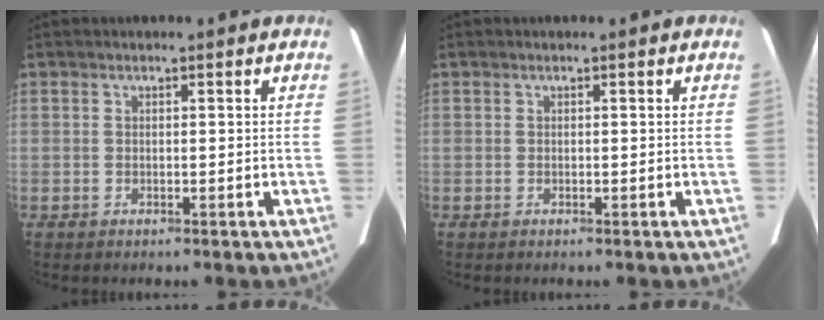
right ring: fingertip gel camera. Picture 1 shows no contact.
{"total": 0.0}